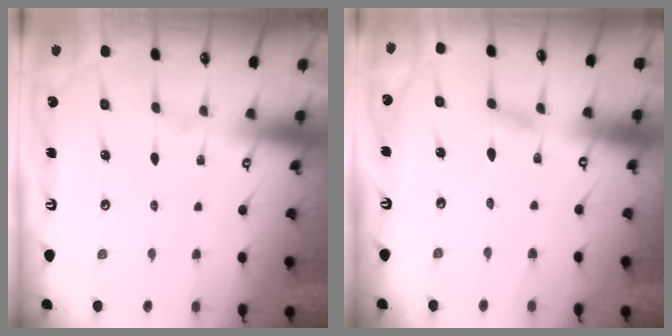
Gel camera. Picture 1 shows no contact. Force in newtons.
{"total": 2.9, "press": 2.8, "slide": 0.3}